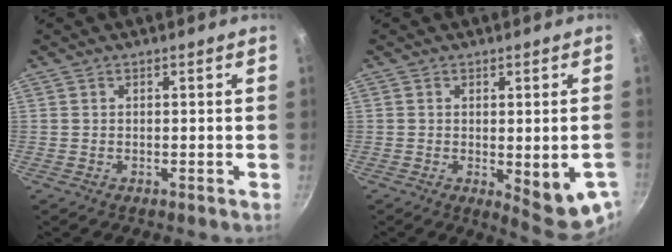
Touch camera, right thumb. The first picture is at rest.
{"total": 10.2, "force": [-2.2, 3.3, 9.4], "torque": [-0.097, -0.009, -0.019]}